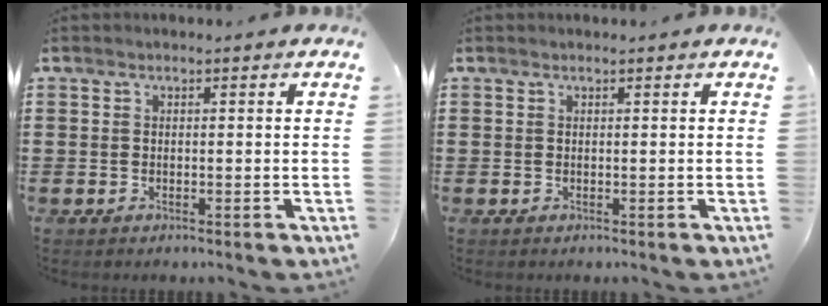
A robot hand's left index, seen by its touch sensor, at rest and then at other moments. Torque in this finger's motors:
{"motor_torque": [-0.23, 0.02, -0.01, -0.01]}